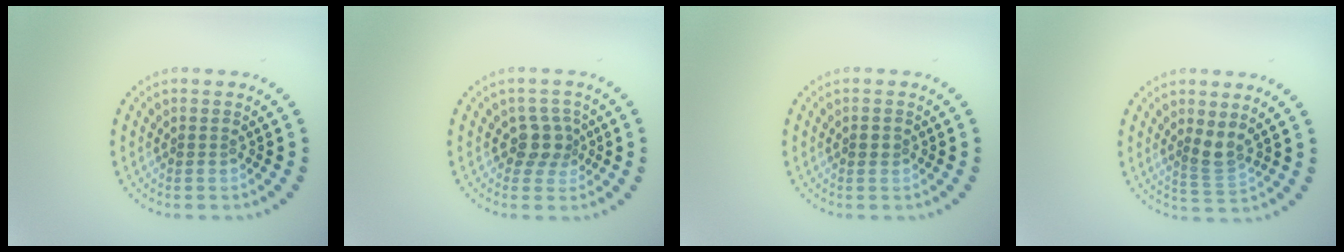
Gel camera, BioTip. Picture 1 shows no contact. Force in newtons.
{"total": 2.5, "press": 1.9, "slide": 1.6}
{"total": 1.1, "press": 1.1, "slide": 0.1}
{"total": 2.1, "press": 1.6, "slide": 1.3}